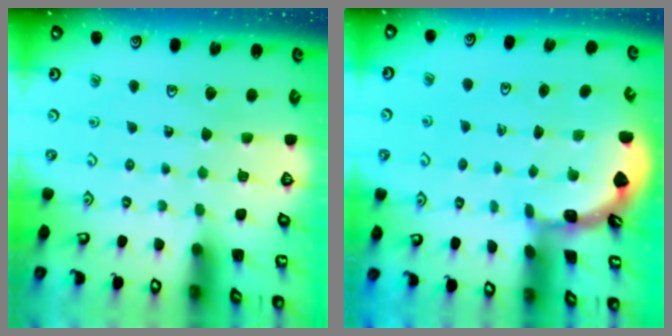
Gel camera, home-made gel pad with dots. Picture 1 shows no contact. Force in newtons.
{"total": 1.7, "press": 1.7, "slide": 0.1}